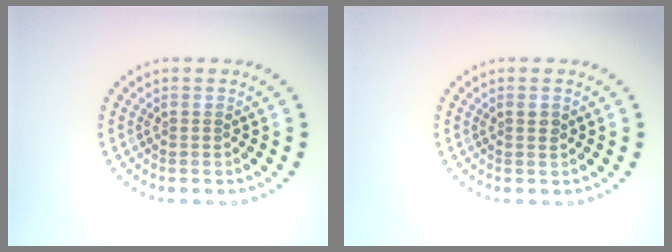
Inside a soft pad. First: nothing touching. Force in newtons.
{"total": 0.9, "press": 0.8, "slide": 0.3}